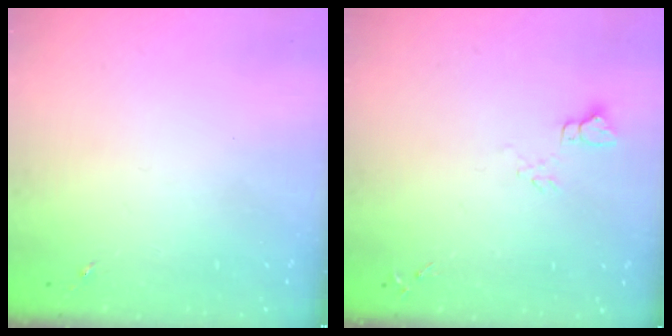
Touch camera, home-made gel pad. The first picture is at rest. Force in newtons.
{"total": 4.6, "press": 4.6, "slide": 0.5}